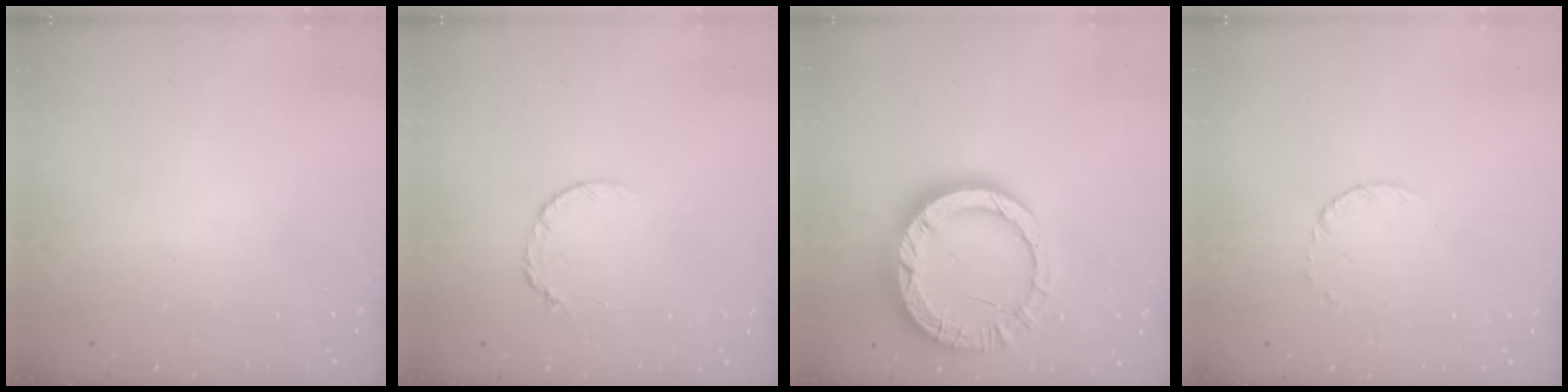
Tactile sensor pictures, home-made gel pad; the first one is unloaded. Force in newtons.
{"total": 5.3, "press": 5.2, "slide": 0.6}
{"total": 15.1, "press": 15.1, "slide": 1.4}
{"total": 3.1, "press": 3.1, "slide": 0.3}